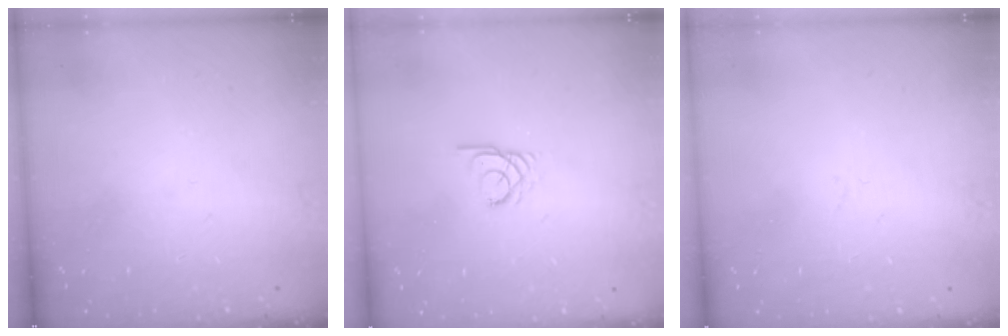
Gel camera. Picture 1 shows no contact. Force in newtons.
{"total": 2.4, "press": 2.4, "slide": 0.3}
{"total": 0.9, "press": 0.9, "slide": 0.2}